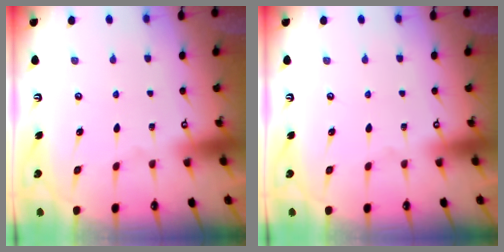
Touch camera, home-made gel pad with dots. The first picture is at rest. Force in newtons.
{"total": 0.0}